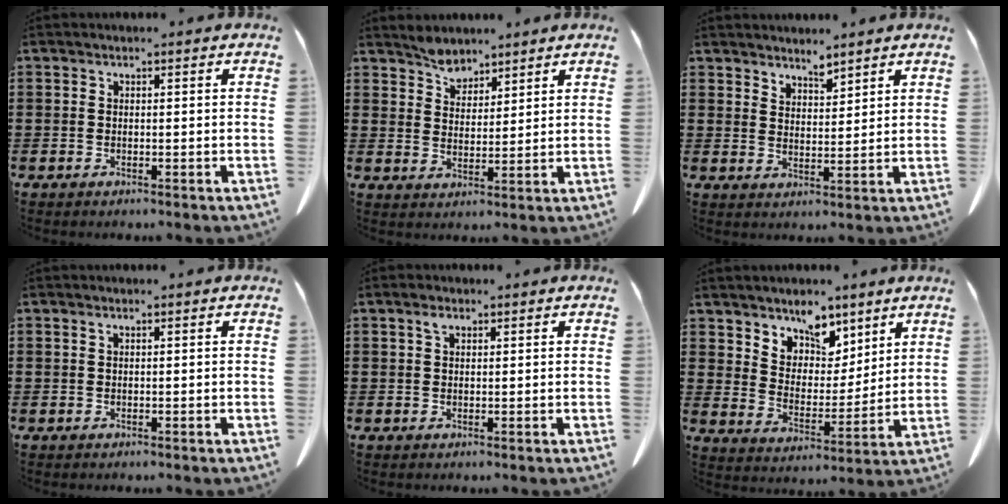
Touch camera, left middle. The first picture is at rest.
{"total": 4.3, "force": [3.8, 1.8, 0.6], "torque": [-0.025, -0.004, 0.074]}
{"total": 3.2, "force": [3.1, 0.7, 0.3], "torque": [-0.014, -0.007, 0.059]}
{"total": 0.5, "force": [0.3, 0.0, 0.4], "torque": [-0.009, -0.003, 0.008]}
{"total": 1.2, "force": [0.6, 0.6, 0.9], "torque": [-0.013, -0.001, 0.008]}
{"total": 6.5, "force": [5.2, 3.8, -0.1], "torque": [-0.029, -0.035, 0.097]}